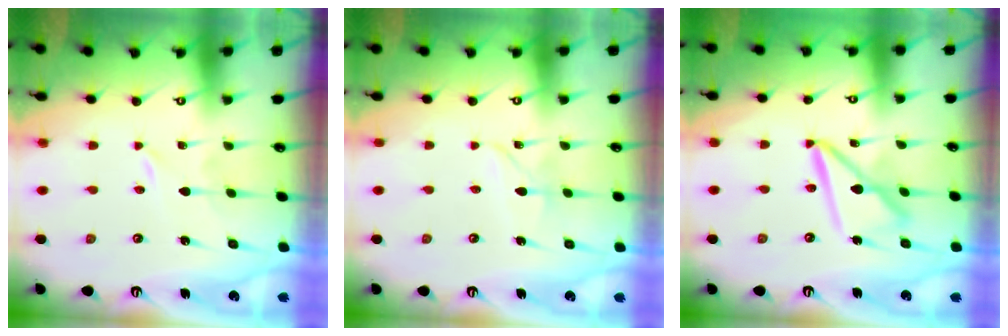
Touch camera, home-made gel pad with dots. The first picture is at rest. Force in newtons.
{"total": 3.6, "press": 3.6, "slide": 0.4}
{"total": 13.0, "press": 12.9, "slide": 1.2}